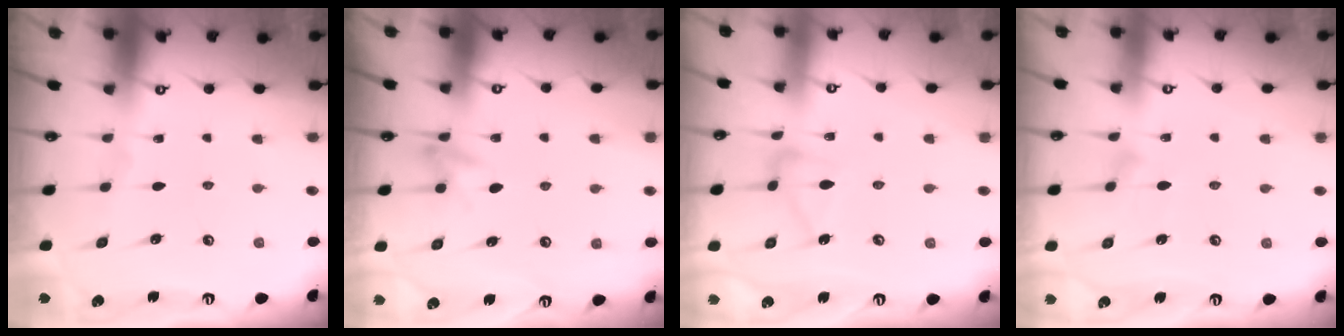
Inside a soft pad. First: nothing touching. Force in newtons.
{"total": 5.0, "press": 4.8, "slide": 1.6}
{"total": 8.1, "press": 8.1, "slide": 0.5}
{"total": 6.9, "press": 6.9, "slide": 0.4}